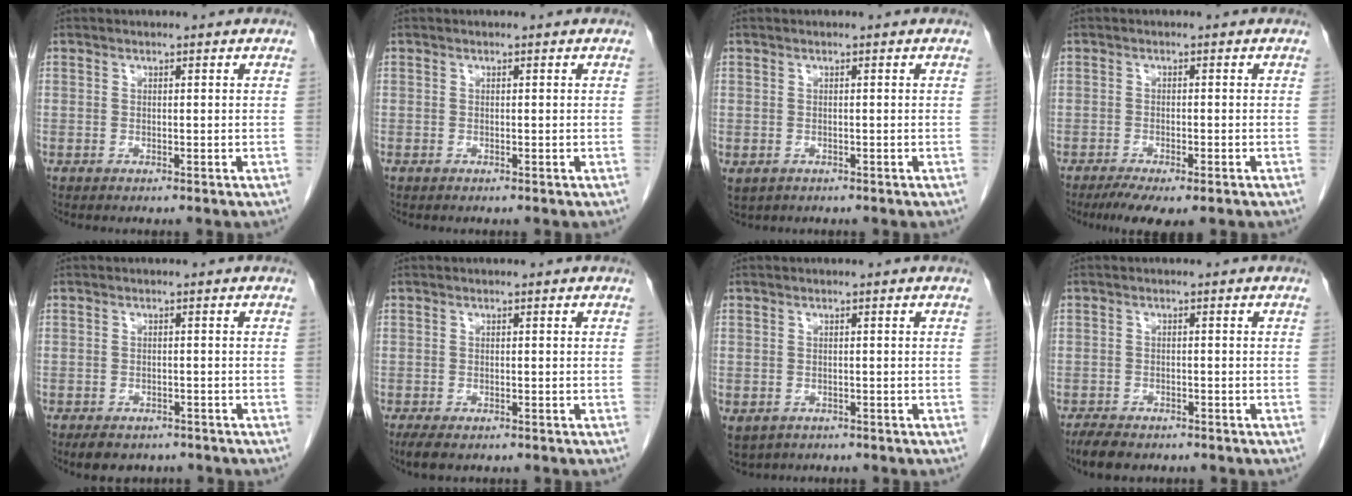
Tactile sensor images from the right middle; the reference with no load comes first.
{"total": 0.0}
{"total": 2.7, "force": [-1.3, 2.0, 1.2], "torque": [-0.024, -0.005, -0.010]}
{"total": 6.3, "force": [-4.5, 1.4, 4.2], "torque": [-0.064, -0.015, -0.067]}
{"total": 5.6, "force": [-4.4, 2.8, 1.9], "torque": [-0.025, -0.001, -0.056]}
{"total": 3.0, "force": [-2.0, 1.1, 1.8], "torque": [-0.036, -0.008, -0.029]}
{"total": 4.8, "force": [-2.8, 3.5, 1.8], "torque": [-0.035, -0.005, -0.037]}
{"total": 4.5, "force": [-3.6, 1.7, 2.0], "torque": [-0.035, -0.006, -0.056]}